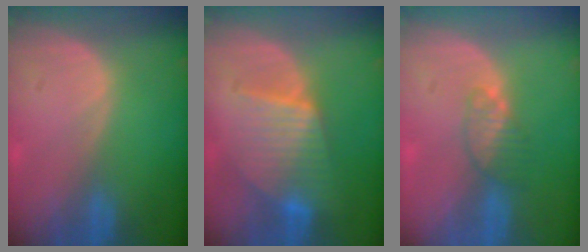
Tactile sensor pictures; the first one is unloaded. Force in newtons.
{"total": 7.4, "press": 7.4, "slide": 0.2}
{"total": 3.3, "press": 3.1, "slide": 1.1}